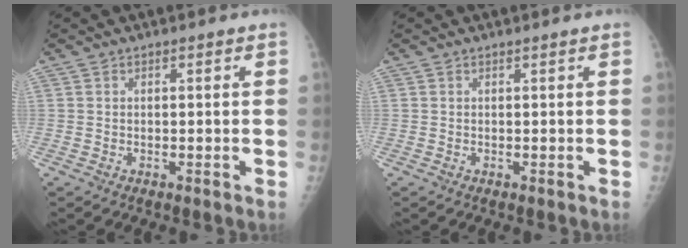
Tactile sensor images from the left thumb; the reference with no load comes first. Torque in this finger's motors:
{"motor_torque": [0.03, 0.03, -0.09, -0.09, 0.00]}